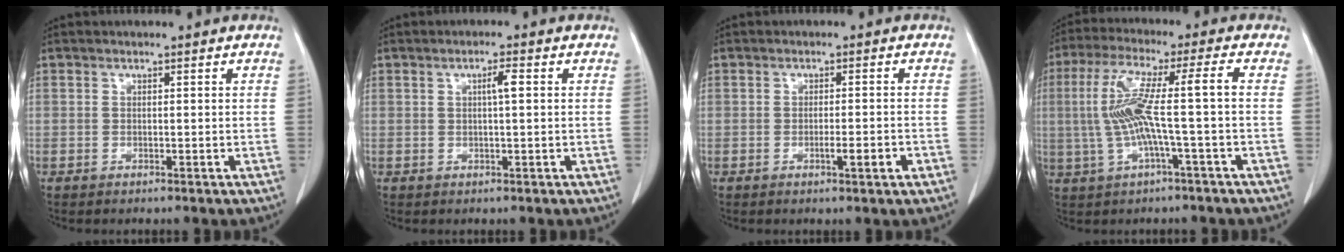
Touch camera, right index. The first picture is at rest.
{"total": 2.2, "force": [0.4, 0.1, 2.1], "torque": [-0.036, 0.004, 0.007]}
{"total": 2.7, "force": [-1.1, 0.1, 2.5], "torque": [-0.039, -0.003, -0.016]}
{"total": 10.1, "force": [-0.7, -0.5, 10.1], "torque": [-0.208, 0.023, -0.015]}